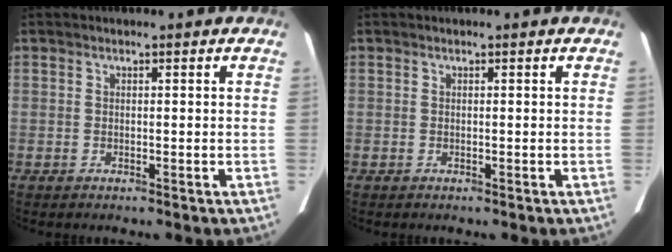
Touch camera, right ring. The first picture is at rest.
{"total": 0.0}